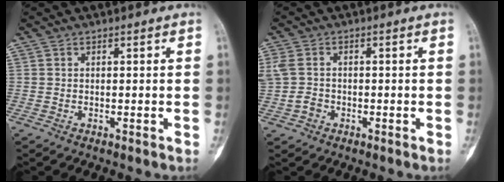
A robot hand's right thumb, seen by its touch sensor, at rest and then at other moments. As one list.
[{"total": 7.1, "force": [-0.4, 6.0, 3.6], "torque": [-0.105, 0.022, 0.001]}]